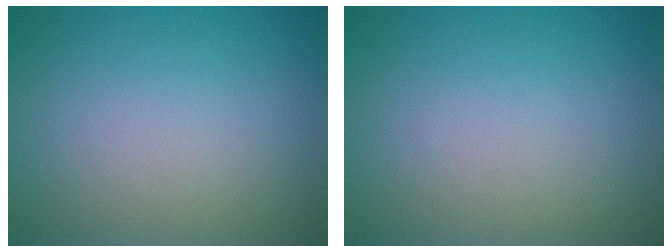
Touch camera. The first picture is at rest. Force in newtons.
{"total": 0.0}